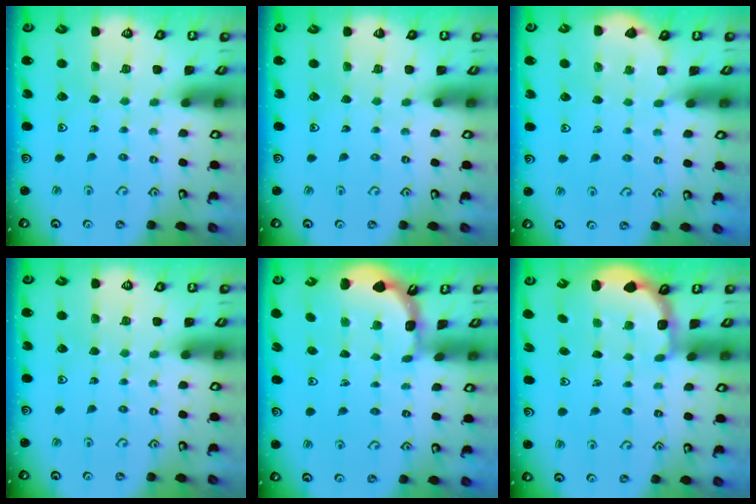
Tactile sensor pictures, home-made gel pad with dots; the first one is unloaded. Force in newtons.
{"total": 0.0}
{"total": 2.3, "press": 2.3, "slide": 0.2}
{"total": 0.0}
{"total": 1.5, "press": 1.5, "slide": 0.1}
{"total": 2.7, "press": 2.3, "slide": 1.4}